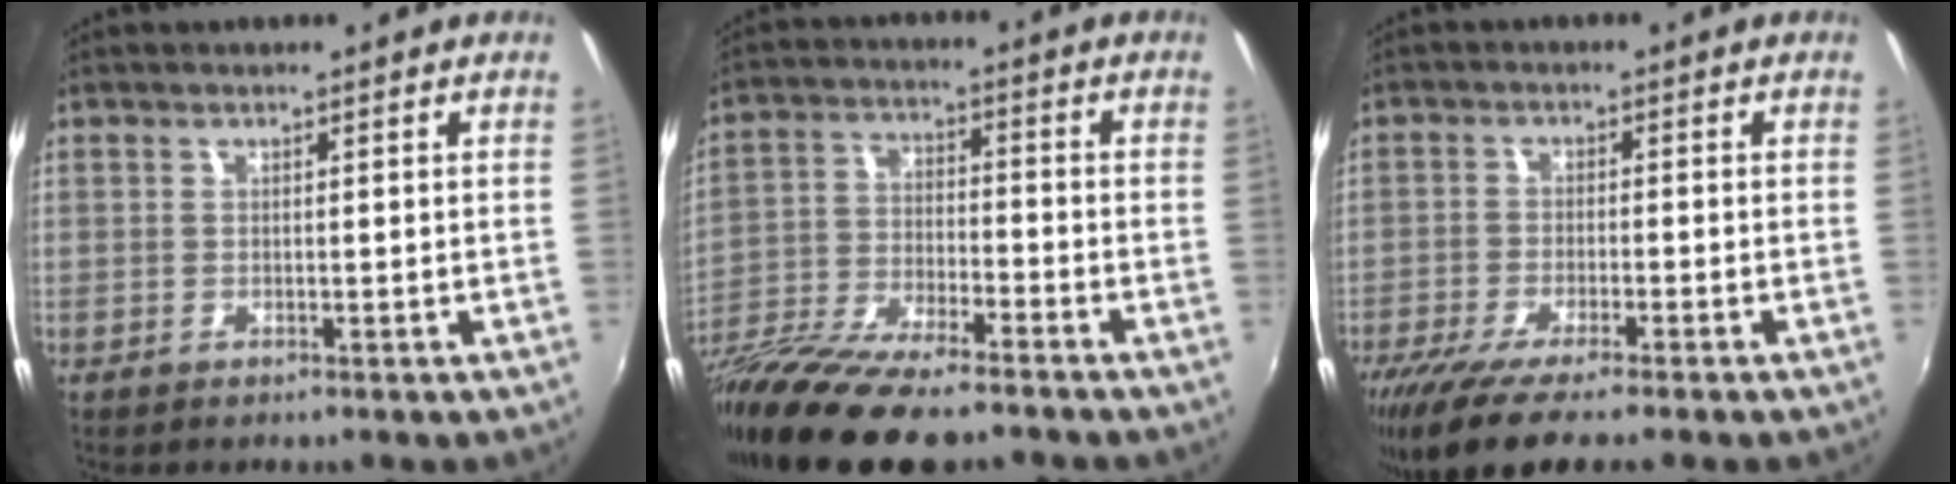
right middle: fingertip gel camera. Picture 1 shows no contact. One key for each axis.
{"total": 17.3, "fx": -13.9, "fy": 3.2, "fz": 9.9, "tx": -0.200, "ty": -0.040, "tz": -0.252}
{"total": 10.6, "fx": -8.2, "fy": 0.8, "fz": 6.7, "tx": -0.143, "ty": -0.043, "tz": -0.144}